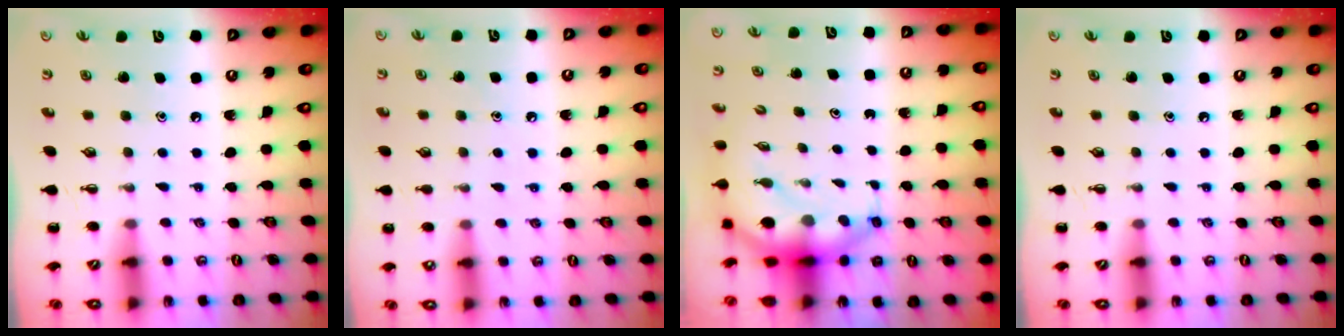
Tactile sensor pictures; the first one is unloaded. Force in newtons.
{"total": 5.7, "press": 5.4, "slide": 1.8}
{"total": 6.8, "press": 6.6, "slide": 1.6}
{"total": 0.0}